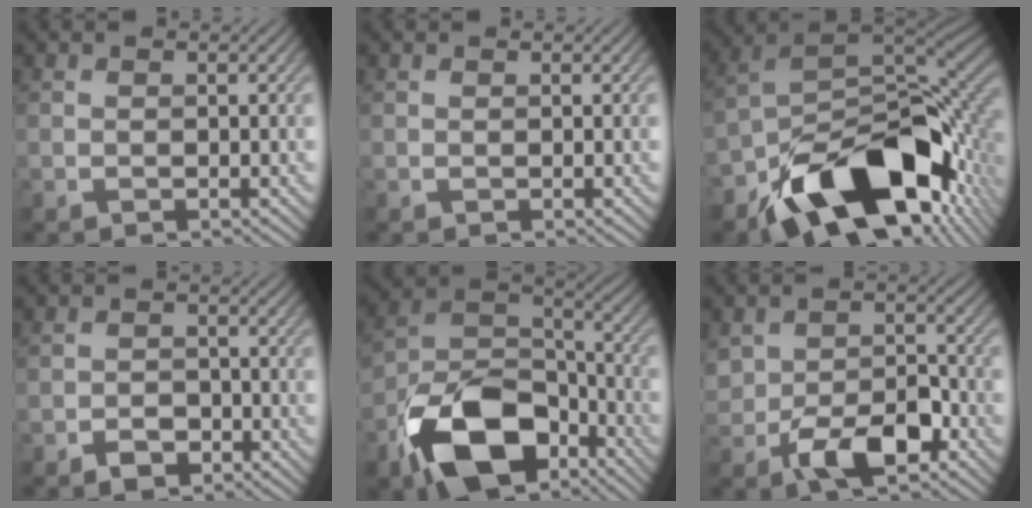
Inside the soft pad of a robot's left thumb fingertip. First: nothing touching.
{"total": 0.0}
{"total": 17.6, "force": [-9.6, 9.5, 11.2], "torque": [-0.160, -0.029, -0.157]}
{"total": 2.5, "force": [-1.6, 1.5, 1.2], "torque": [-0.017, 0.002, -0.032]}
{"total": 15.5, "force": [-8.9, 8.9, 9.0], "torque": [-0.185, -0.030, -0.175]}
{"total": 7.0, "force": [-3.0, 4.3, 4.8], "torque": [-0.086, -0.008, -0.057]}